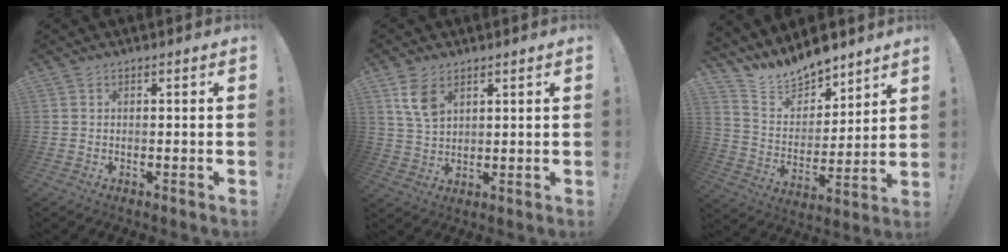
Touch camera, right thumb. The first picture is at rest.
{"total": 7.2, "force": [3.9, 4.2, 4.4], "torque": [-0.071, -0.015, 0.074]}
{"total": 11.8, "force": [11.1, 3.7, 1.8], "torque": [-0.060, -0.098, 0.206]}